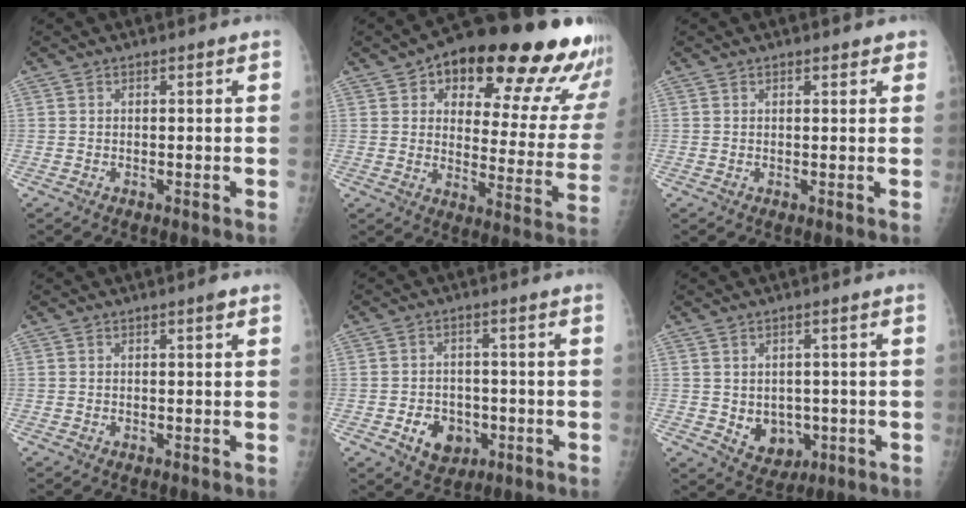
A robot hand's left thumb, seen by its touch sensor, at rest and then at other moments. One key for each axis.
{"total": 26.2, "fx": 15.9, "fy": 9.5, "fz": 18.6, "tx": -0.204, "ty": -0.049, "tz": 0.210}
{"total": 1.7, "fx": 1.3, "fy": 0.8, "fz": 0.8, "tx": 0.004, "ty": -0.003, "tz": 0.010}
{"total": 1.0, "fx": 0.5, "fy": 0.2, "fz": 0.8, "tx": -0.012, "ty": 0.000, "tz": 0.006}
{"total": 6.9, "fx": -2.3, "fy": 5.4, "fz": 3.6, "tx": -0.032, "ty": 0.010, "tz": -0.030}
{"total": 6.1, "fx": -0.7, "fy": 5.0, "fz": 3.5, "tx": -0.026, "ty": -0.005, "tz": 0.008}